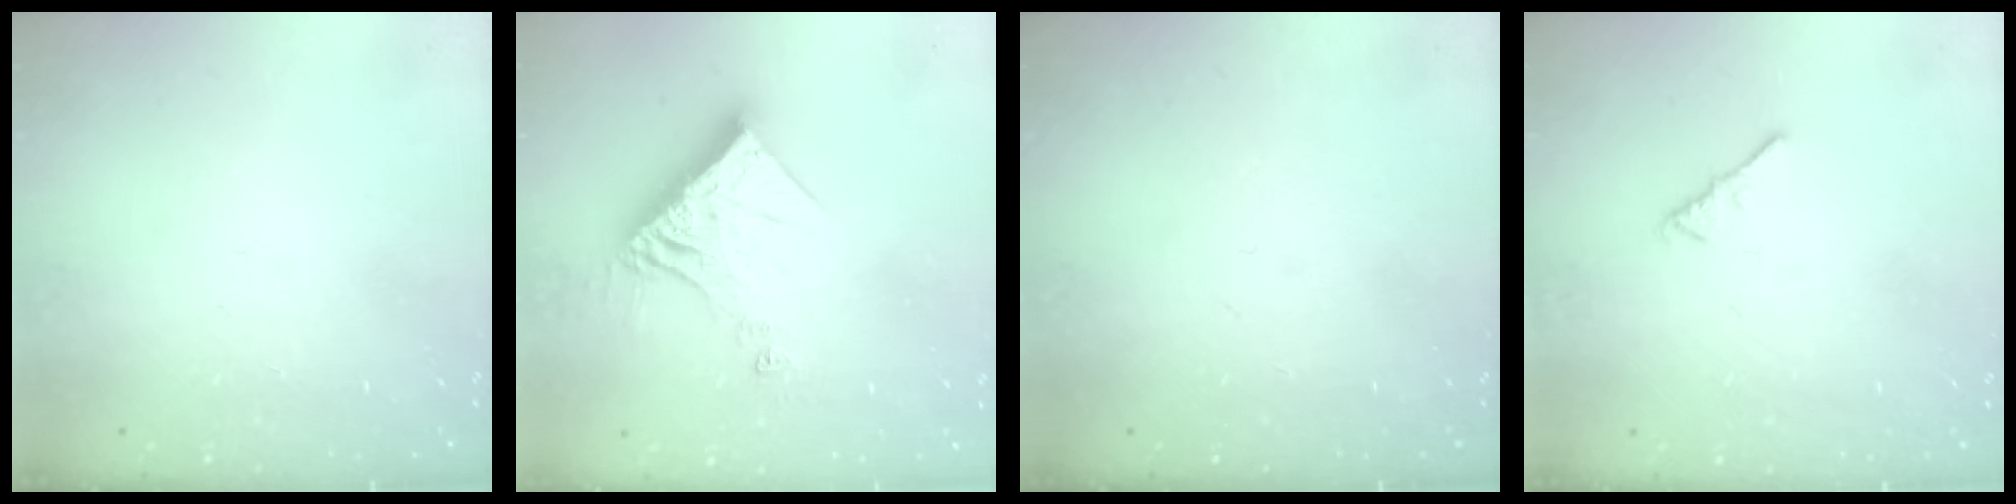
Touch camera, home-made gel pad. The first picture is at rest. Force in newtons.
{"total": 14.4, "press": 14.3, "slide": 1.5}
{"total": 0.0}
{"total": 1.1, "press": 1.0, "slide": 0.4}